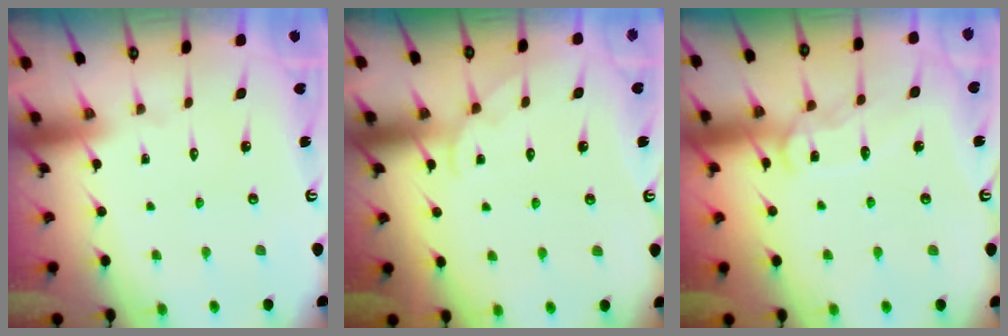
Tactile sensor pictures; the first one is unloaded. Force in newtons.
{"total": 2.3, "press": 2.3, "slide": 0.3}
{"total": 10.8, "press": 10.8, "slide": 1.0}